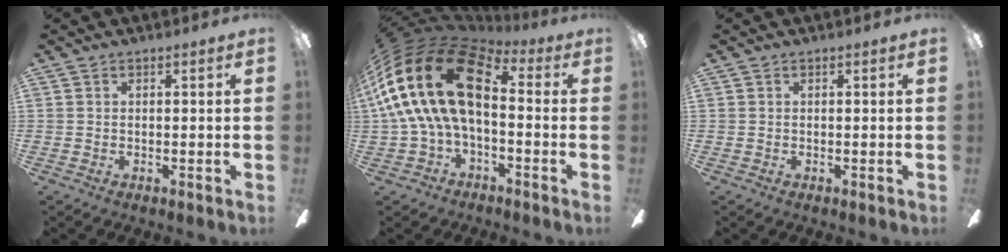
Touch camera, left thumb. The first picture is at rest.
{"total": 22.4, "force": [3.6, 12.4, 18.4], "torque": [-0.392, 0.000, 0.063]}
{"total": 0.0}